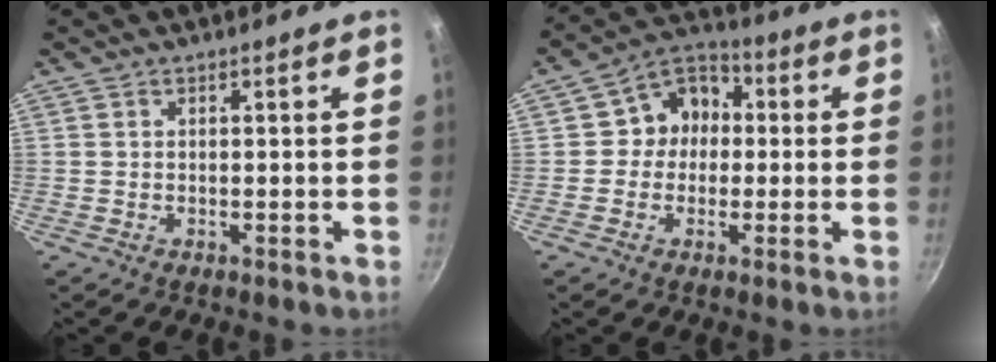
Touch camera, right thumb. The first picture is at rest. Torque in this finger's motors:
{"motor_torque": [-0.23, -0.13, -0.13, -0.04, 0.10]}